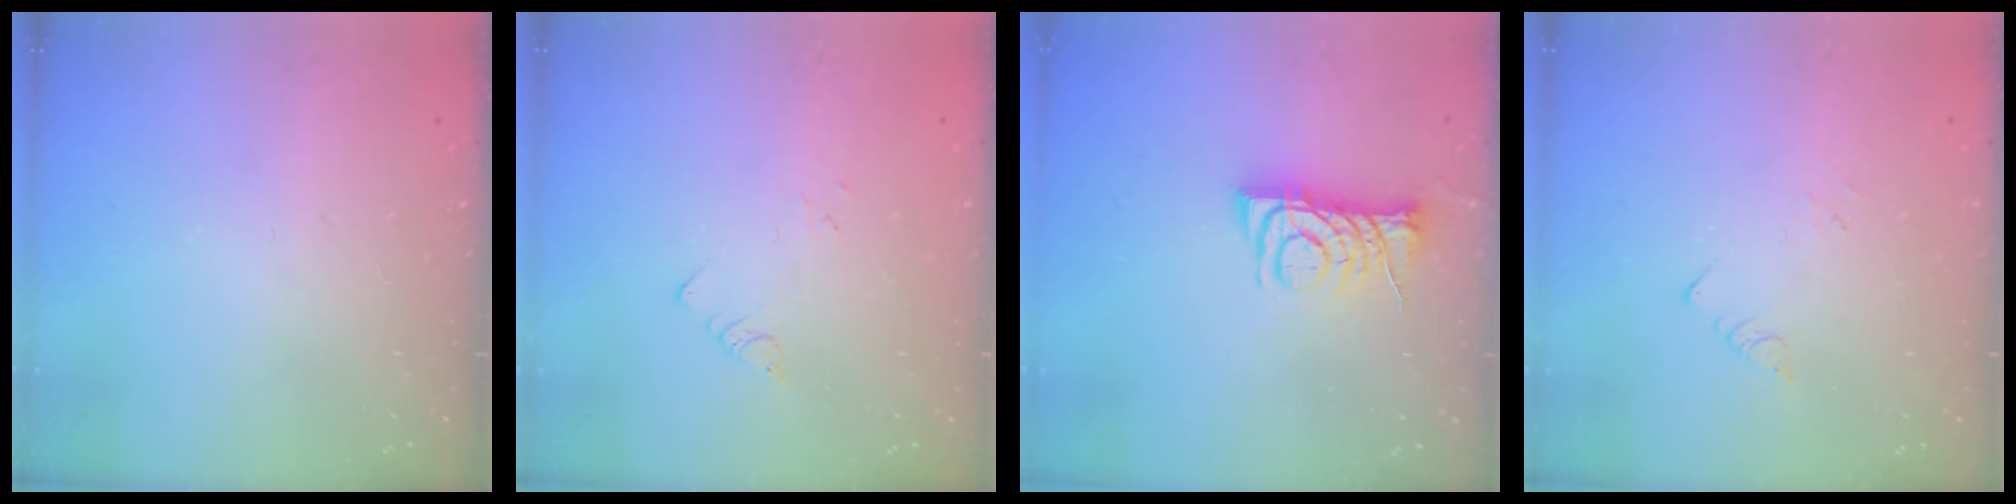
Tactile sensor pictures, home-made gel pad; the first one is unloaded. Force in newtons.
{"total": 1.8, "press": 1.8, "slide": 0.2}
{"total": 8.8, "press": 8.8, "slide": 0.7}
{"total": 1.3, "press": 1.2, "slide": 0.1}